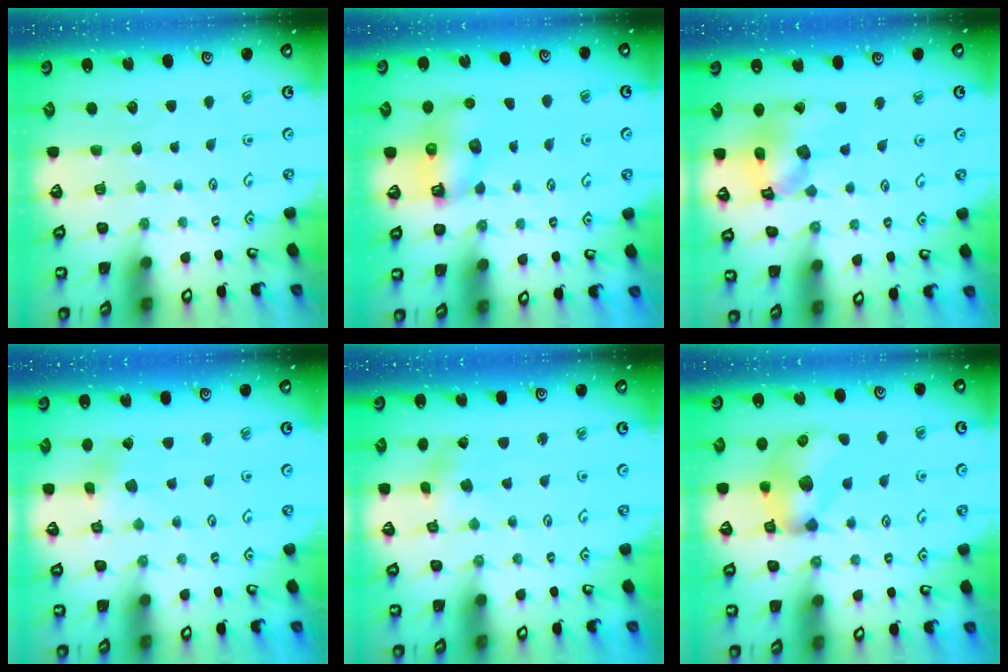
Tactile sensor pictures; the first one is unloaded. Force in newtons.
{"total": 6.5, "press": 6.5, "slide": 0.8}
{"total": 15.2, "press": 15.1, "slide": 2.0}
{"total": 2.3, "press": 2.3, "slide": 0.2}
{"total": 1.2, "press": 1.2, "slide": 0.2}
{"total": 14.3, "press": 14.3, "slide": 1.0}